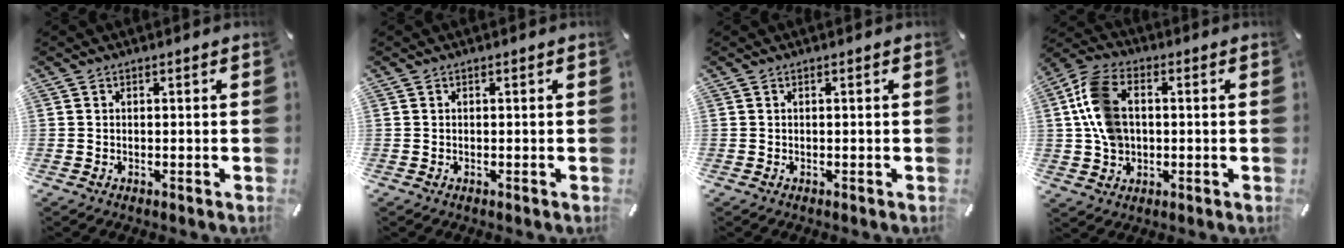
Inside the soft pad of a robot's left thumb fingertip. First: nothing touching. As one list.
[{"total": 0.0}, {"total": 0.0}, {"total": 11.4, "force": [1.1, 8.7, 7.2], "torque": [-0.175, 0.015, 0.023]}]